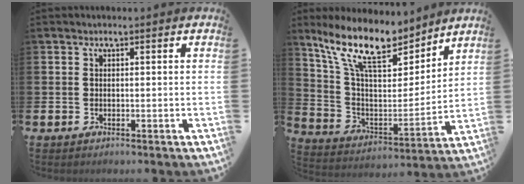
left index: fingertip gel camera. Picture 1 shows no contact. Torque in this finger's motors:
{"motor_torque": [1.38, -0.76, 1.06, 0.21]}